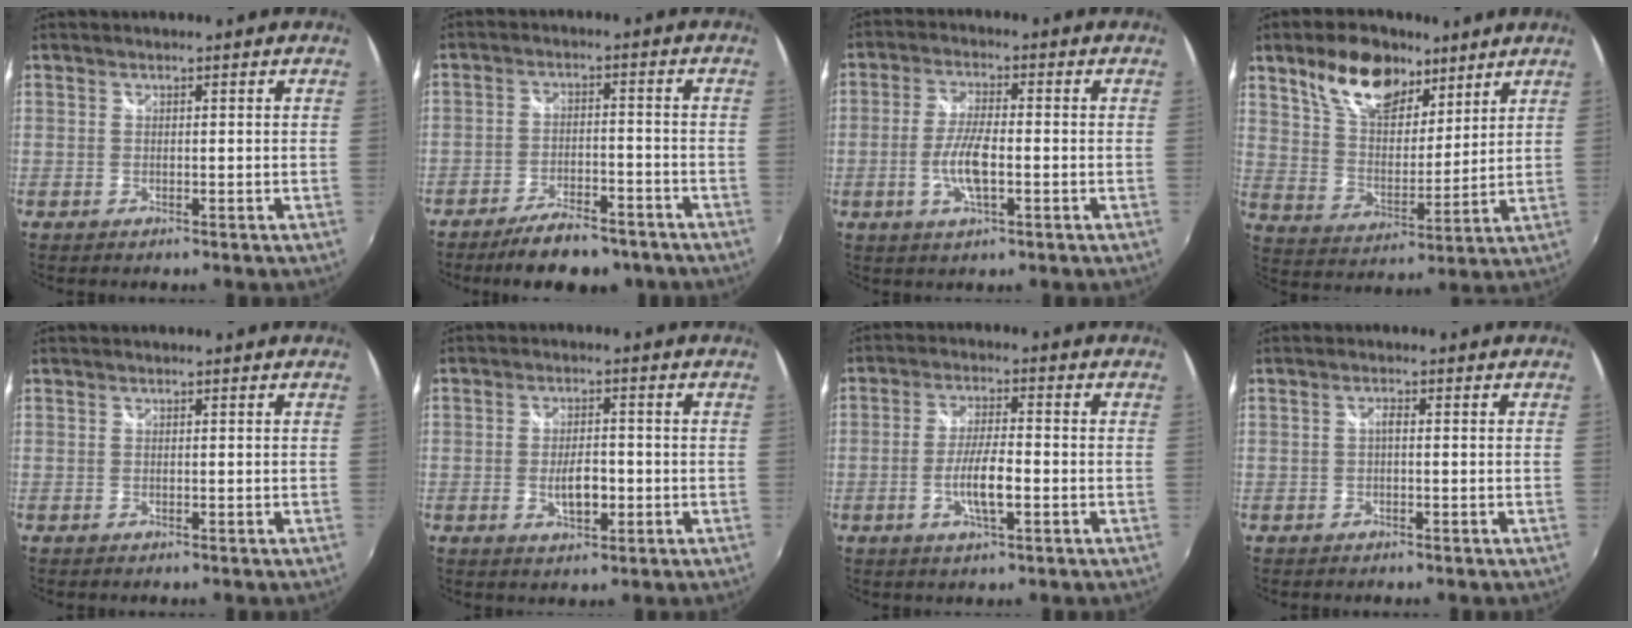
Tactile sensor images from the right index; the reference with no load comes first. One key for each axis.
{"total": 10.8, "fx": -8.6, "fy": 3.7, "fz": 5.4, "tx": -0.116, "ty": -0.002, "tz": -0.128}
{"total": 7.0, "fx": -1.8, "fy": 1.9, "fz": 6.5, "tx": -0.134, "ty": -0.002, "tz": -0.036}
{"total": 15.2, "fx": 9.6, "fy": 8.1, "fz": 8.7, "tx": -0.165, "ty": 0.023, "tz": 0.175}
{"total": 0.0}
{"total": 5.2, "fx": -1.3, "fy": 2.4, "fz": 4.4, "tx": -0.085, "ty": -0.003, "tz": -0.019}
{"total": 6.6, "fx": -2.1, "fy": 1.4, "fz": 6.1, "tx": -0.120, "ty": -0.003, "tz": -0.037}
{"total": 1.1, "fx": -0.2, "fy": 0.4, "fz": 1.0, "tx": -0.020, "ty": 0.005, "tz": -0.006}